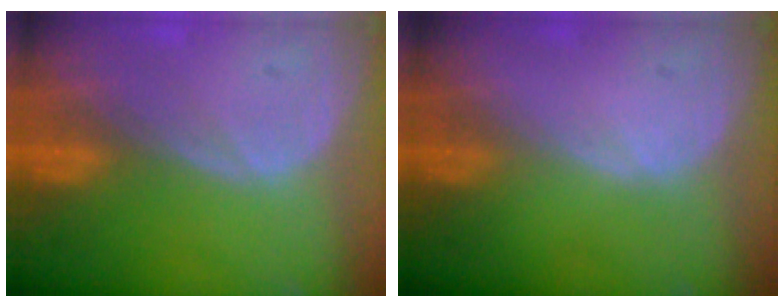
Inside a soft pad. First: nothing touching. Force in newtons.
{"total": 0.0}